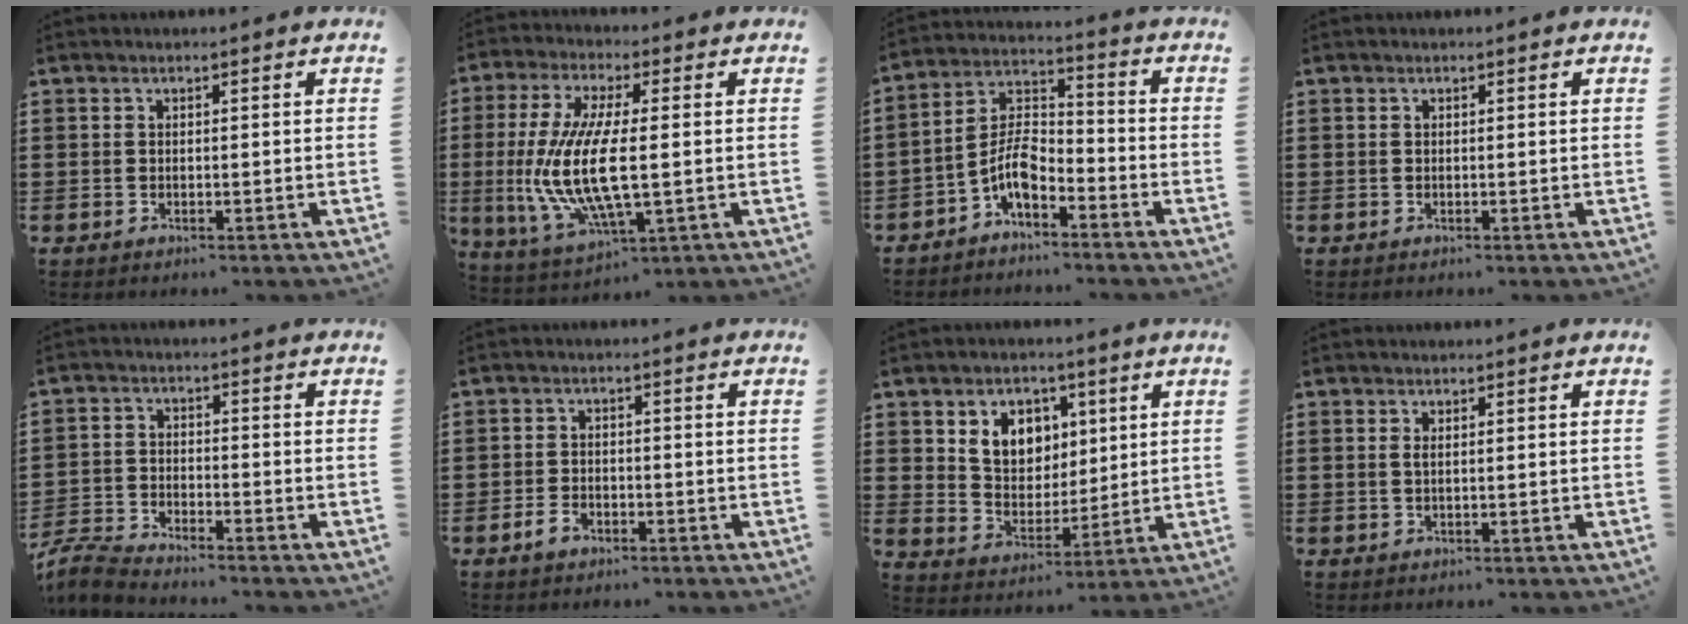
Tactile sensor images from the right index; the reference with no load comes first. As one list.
[{"total": 12.2, "force": [-0.5, 3.9, 11.6], "torque": [-0.270, -0.024, -0.018]}, {"total": 6.8, "force": [-4.2, 3.0, 4.5], "torque": [-0.108, 0.000, -0.087]}, {"total": 0.0}, {"total": 4.5, "force": [-4.4, 0.2, 0.9], "torque": [-0.039, -0.006, -0.094]}, {"total": 2.4, "force": [-1.5, 1.3, 1.3], "torque": [-0.032, 0.001, -0.032]}, {"total": 7.2, "force": [3.2, 5.8, 2.8], "torque": [-0.069, 0.009, 0.056]}, {"total": 0.7, "force": [0.2, 0.2, 0.7], "torque": [-0.015, 0.000, 0.003]}]